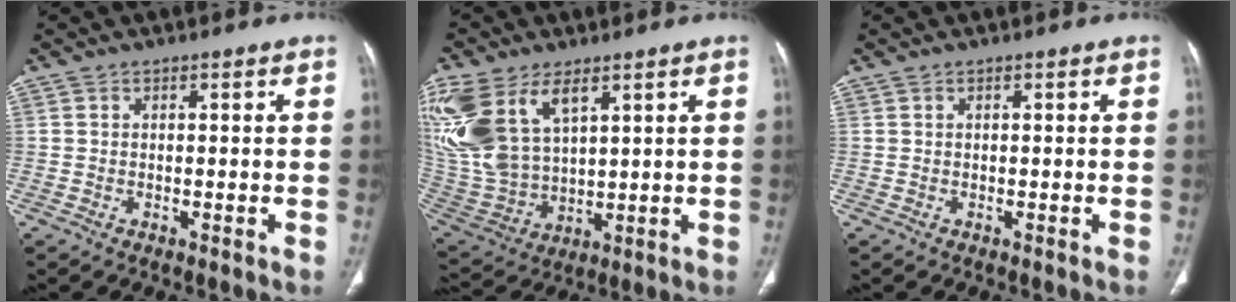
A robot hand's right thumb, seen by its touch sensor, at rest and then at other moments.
{"total": 21.5, "force": [9.9, 12.3, 14.6], "torque": [-0.340, -0.012, 0.209]}
{"total": 0.0}